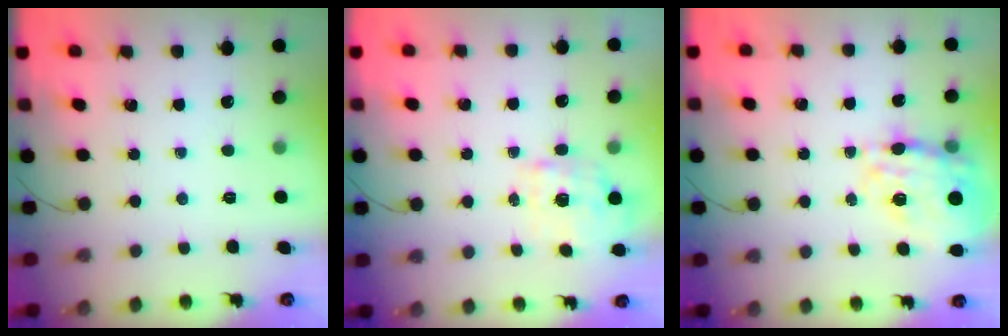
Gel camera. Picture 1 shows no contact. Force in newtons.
{"total": 1.2, "press": 1.0, "slide": 0.7}
{"total": 19.5, "press": 19.0, "slide": 4.4}